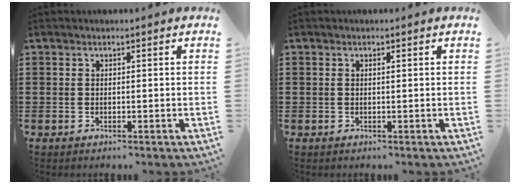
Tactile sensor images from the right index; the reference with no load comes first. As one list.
[{"total": 0.6, "force": [0.1, 0.1, 0.6], "torque": [-0.012, 0.000, 0.003]}]